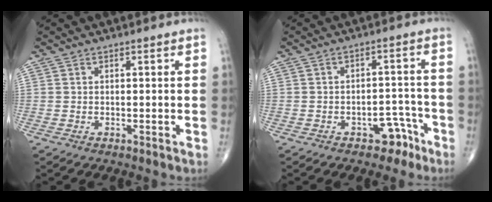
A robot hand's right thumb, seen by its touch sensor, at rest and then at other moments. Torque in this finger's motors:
{"motor_torque": [3.15, 1.86, 1.64, -1.14, 0.57]}